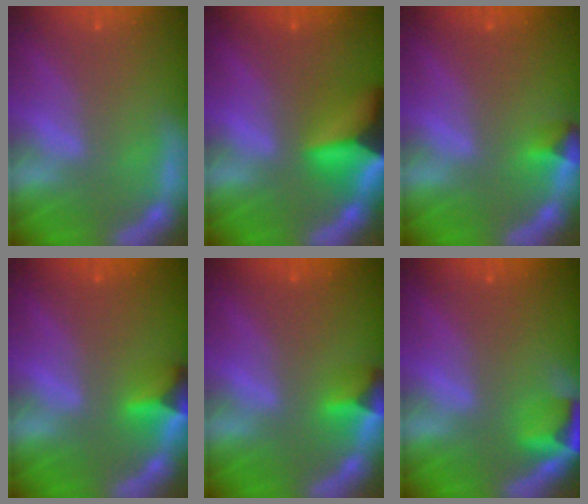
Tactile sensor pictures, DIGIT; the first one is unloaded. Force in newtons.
{"total": 8.4}
{"total": 1.4}
{"total": 2.9}
{"total": 2.4}
{"total": 2.9}